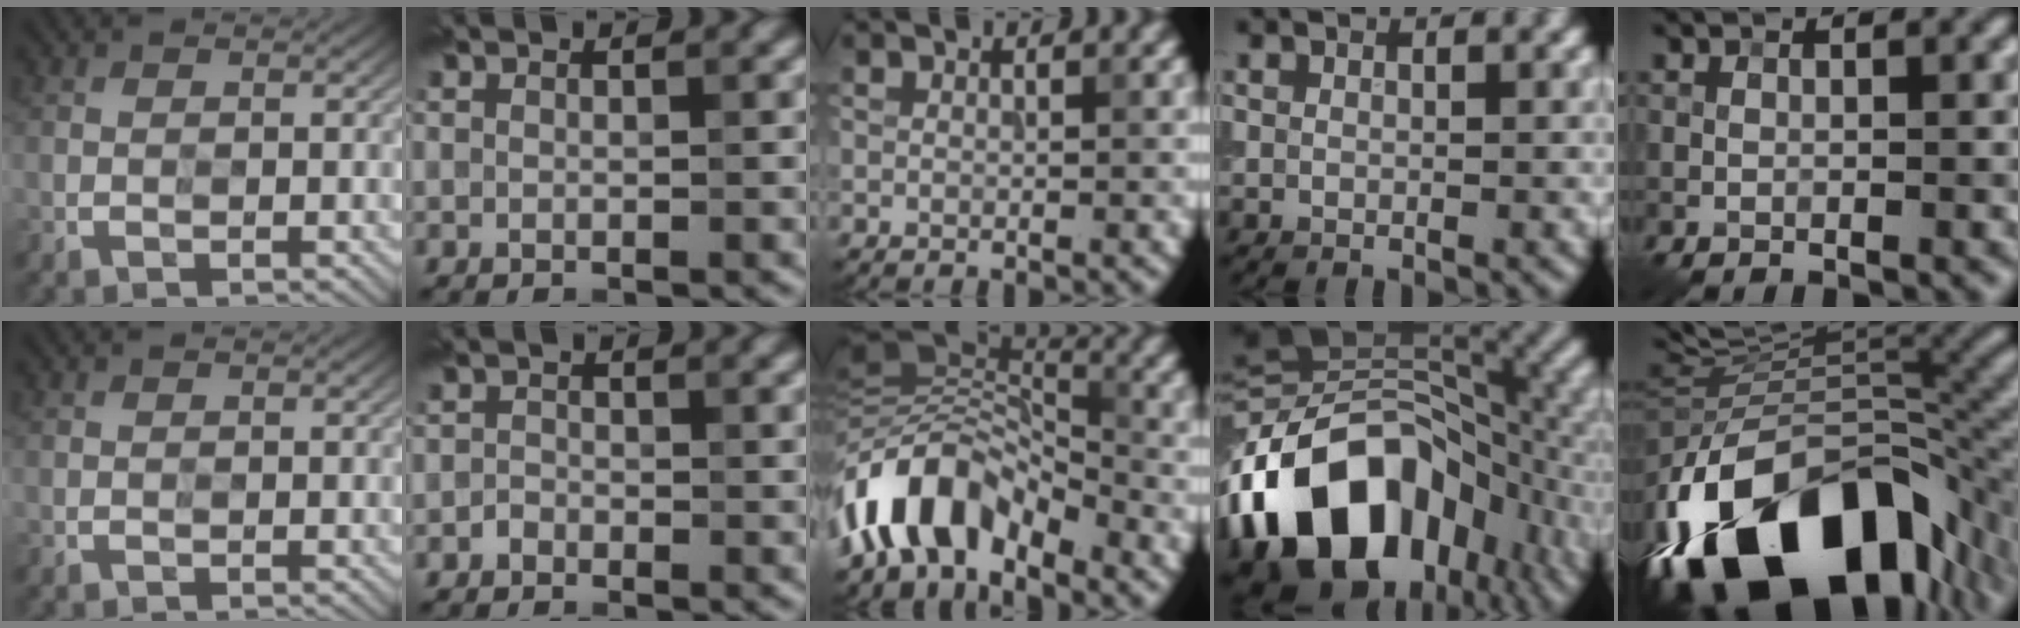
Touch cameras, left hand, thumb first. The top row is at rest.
{"index": {"total": 0.8, "force": [-0.6, 0.5, 0.1], "torque": [0.002, 0.002, -0.012]}, "middle": {"total": 8.8, "force": [-5.0, 4.5, 5.7], "torque": [-0.091, 0.015, -0.105]}, "ring": {"total": 18.2, "force": [-6.2, 12.3, 11.9], "torque": [-0.208, 0.003, -0.113]}, "little": {"total": 17.8, "force": [-10.2, 8.1, 12.1], "torque": [-0.226, -0.008, -0.165]}}